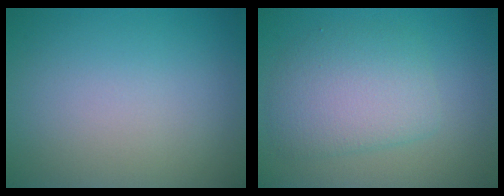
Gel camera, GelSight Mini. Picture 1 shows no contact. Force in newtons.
{"total": 4.7, "press": 4.7, "slide": 0.1}